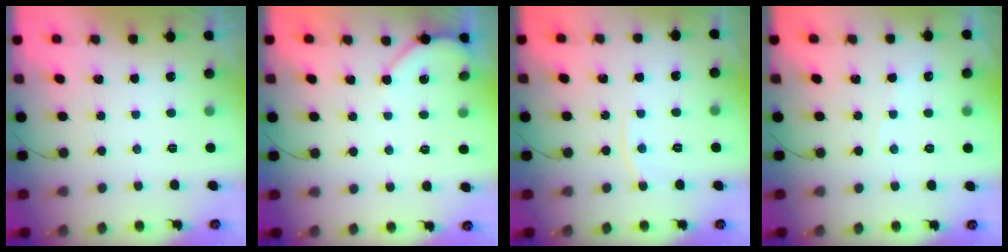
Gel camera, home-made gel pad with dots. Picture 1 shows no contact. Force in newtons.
{"total": 3.3, "press": 3.2, "slide": 0.4}
{"total": 3.3, "press": 3.3, "slide": 0.5}
{"total": 1.8, "press": 1.7, "slide": 0.3}